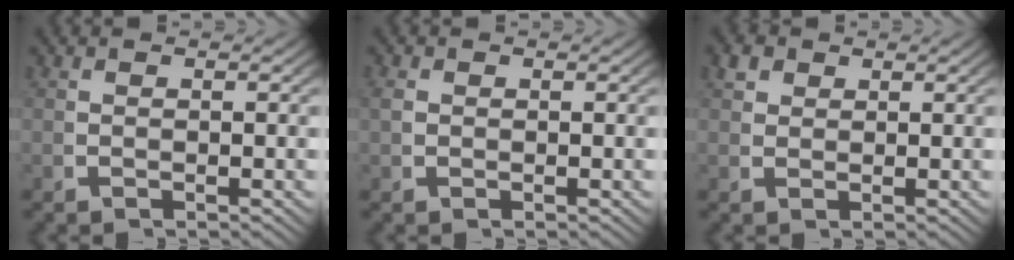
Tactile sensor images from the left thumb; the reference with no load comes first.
{"total": 0.9, "force": [0.2, 0.8, 0.4], "torque": [-0.015, -0.007, 0.009]}
{"total": 2.0, "force": [1.4, 1.3, 0.8], "torque": [-0.020, -0.006, 0.031]}